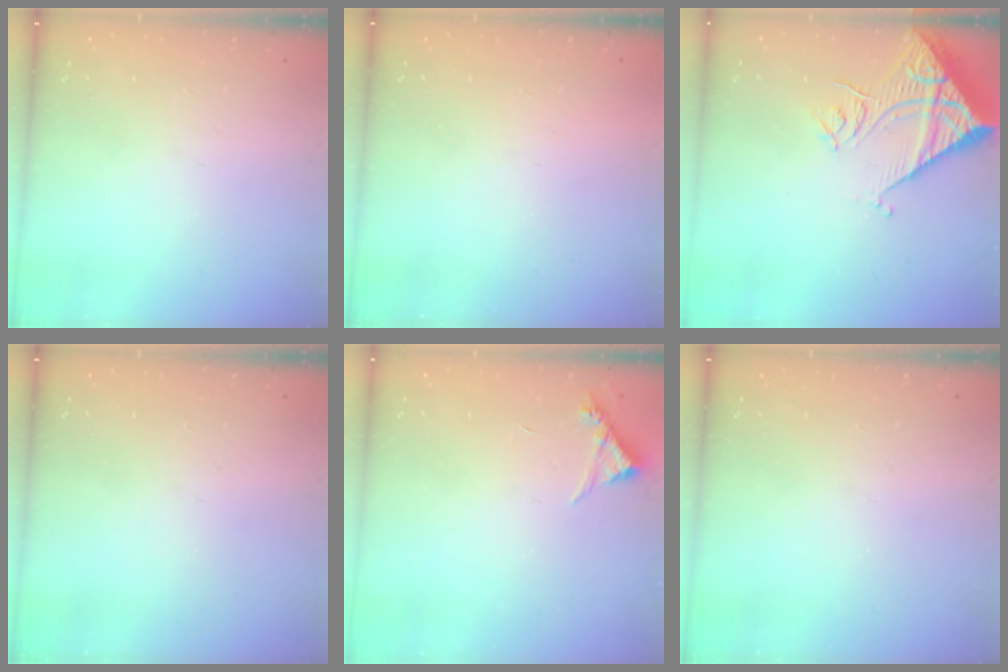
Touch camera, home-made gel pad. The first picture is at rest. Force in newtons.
{"total": 1.5, "press": 1.5, "slide": 0.1}
{"total": 13.2, "press": 13.1, "slide": 1.7}
{"total": 0.0}
{"total": 4.3, "press": 4.2, "slide": 0.4}
{"total": 0.0}